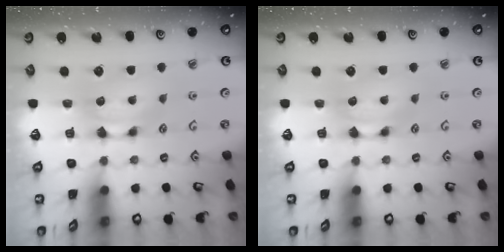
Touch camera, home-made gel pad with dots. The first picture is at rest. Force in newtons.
{"total": 0.0}